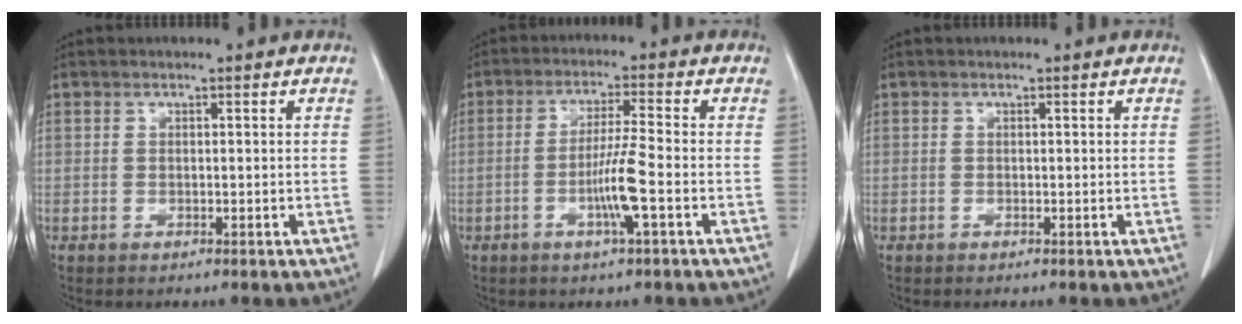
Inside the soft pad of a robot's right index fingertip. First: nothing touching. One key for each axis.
{"total": 6.2, "fx": -1.9, "fy": -0.6, "fz": 5.8, "tx": -0.110, "ty": -0.003, "tz": -0.036}
{"total": 0.0}